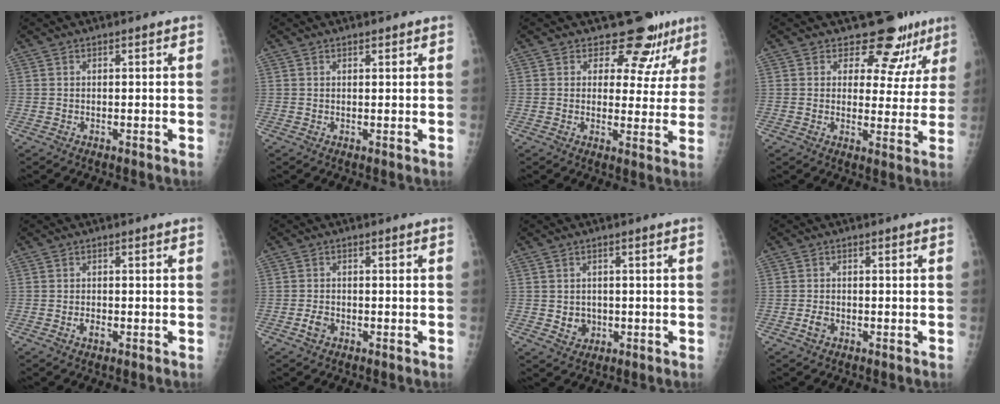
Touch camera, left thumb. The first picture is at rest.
{"total": 0.9, "force": [0.7, 0.4, 0.3], "torque": [-0.001, -0.005, 0.010]}
{"total": 8.6, "force": [7.0, 4.7, 1.8], "torque": [0.018, -0.045, 0.075]}
{"total": 9.3, "force": [7.6, 5.1, 1.7], "torque": [0.023, -0.048, 0.081]}
{"total": 1.4, "force": [-0.4, 0.8, 1.0], "torque": [-0.015, 0.000, -0.007]}
{"total": 2.0, "force": [-0.9, 1.4, 1.1], "torque": [-0.020, 0.003, -0.017]}
{"total": 3.1, "force": [-0.2, 2.8, 1.3], "torque": [-0.007, 0.000, 0.007]}
{"total": 1.6, "force": [-0.7, 1.1, 0.9], "torque": [-0.017, 0.002, -0.013]}